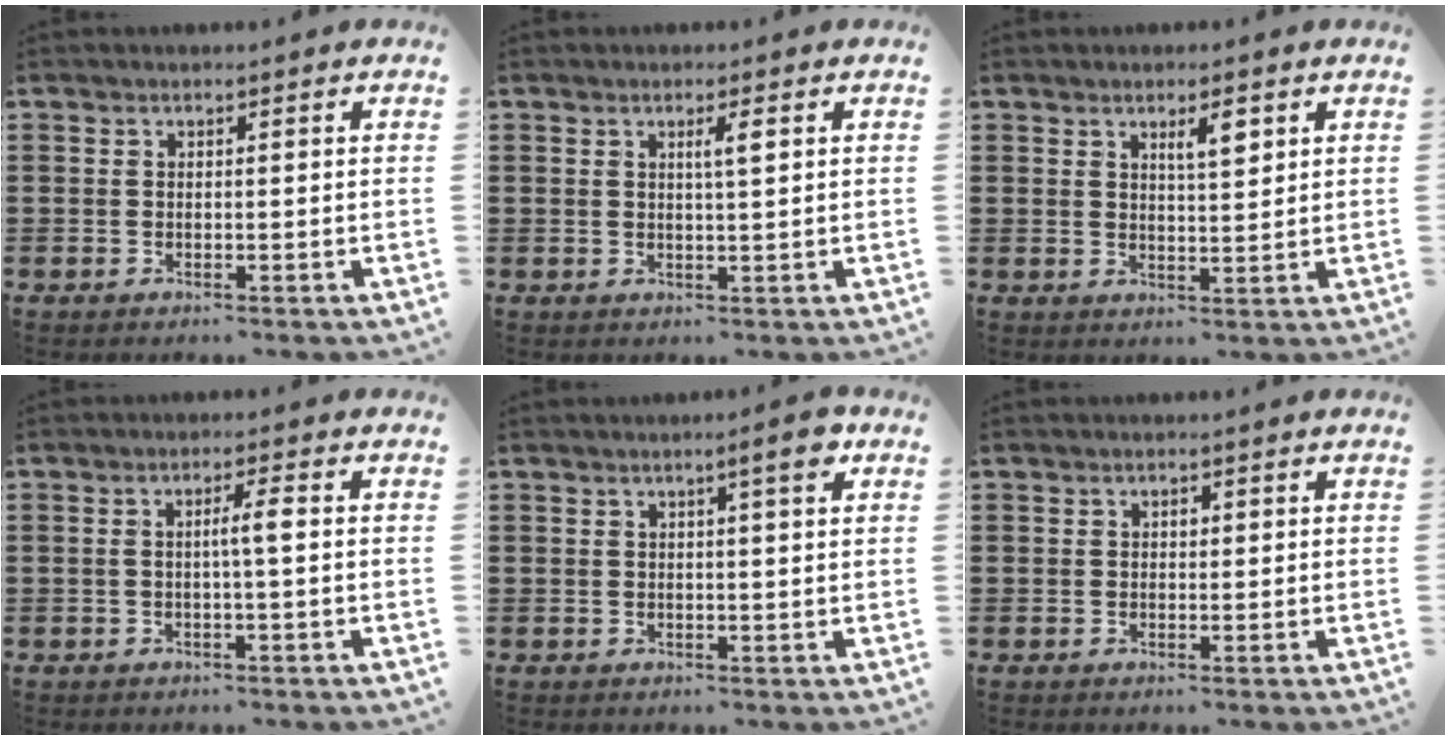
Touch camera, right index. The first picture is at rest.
{"total": 2.3, "force": [0.8, 0.2, 2.1], "torque": [-0.042, 0.003, 0.011]}
{"total": 3.6, "force": [1.9, 0.9, 2.9], "torque": [-0.045, 0.000, 0.026]}
{"total": 2.8, "force": [-0.1, -0.1, 2.8], "torque": [-0.052, -0.001, -0.005]}
{"total": 3.8, "force": [1.9, 0.2, 3.2], "torque": [-0.042, -0.007, 0.025]}
{"total": 0.9, "force": [0.3, 0.6, 0.5], "torque": [-0.012, 0.002, 0.006]}